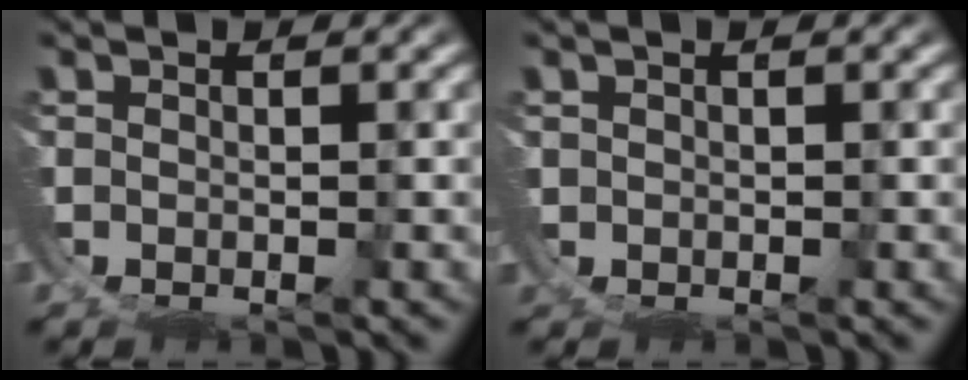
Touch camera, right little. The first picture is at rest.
{"total": 0.9, "force": [0.2, 0.8, -0.4], "torque": [0.001, -0.001, 0.006]}